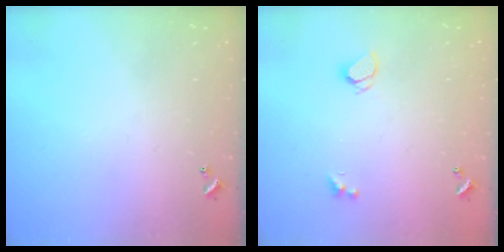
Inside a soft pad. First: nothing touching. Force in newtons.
{"total": 1.9, "press": 1.8, "slide": 0.4}